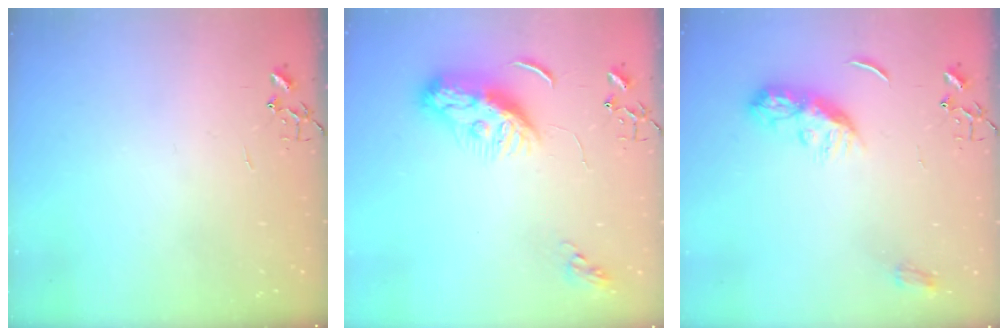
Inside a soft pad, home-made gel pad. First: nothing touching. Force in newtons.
{"total": 9.4, "press": 9.4, "slide": 0.8}
{"total": 9.4, "press": 9.4, "slide": 0.2}